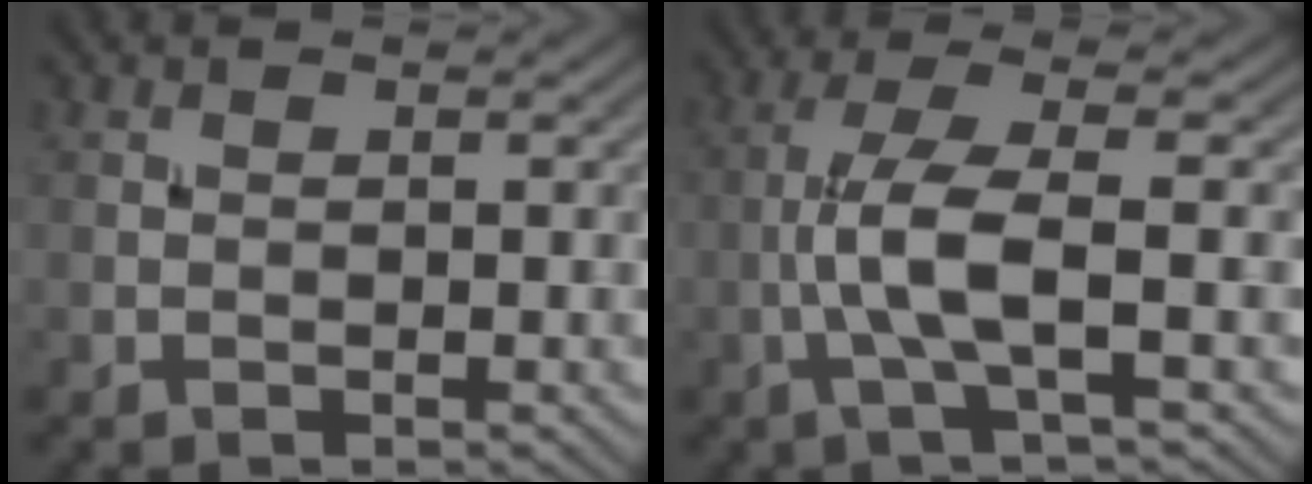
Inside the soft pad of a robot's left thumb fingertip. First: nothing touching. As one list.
[{"total": 6.5, "force": [-1.2, 1.2, 6.2], "torque": [-0.129, 0.016, -0.035]}]